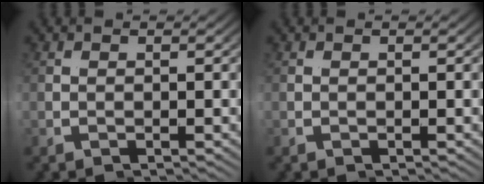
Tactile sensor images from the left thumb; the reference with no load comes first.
{"total": 0.0}